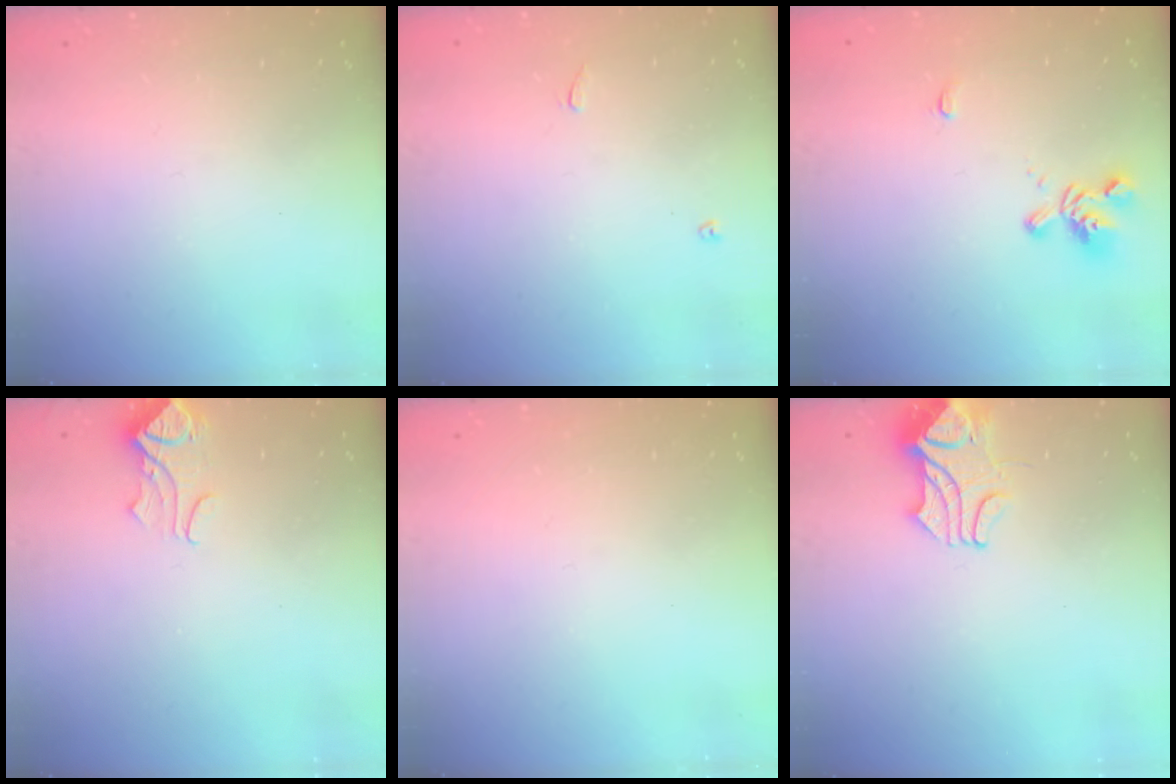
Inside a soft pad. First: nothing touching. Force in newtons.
{"total": 3.9, "press": 3.9, "slide": 0.3}
{"total": 1.2, "press": 0.7, "slide": 1.0}
{"total": 2.4, "press": 2.3, "slide": 0.5}
{"total": 0.0}
{"total": 2.1, "press": 1.9, "slide": 0.9}